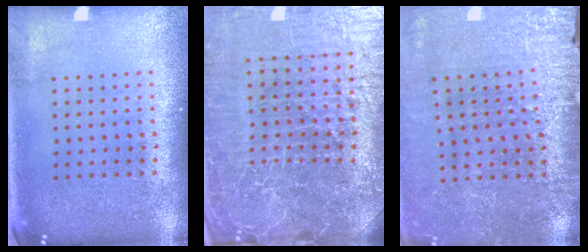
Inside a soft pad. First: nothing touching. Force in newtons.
{"total": 7.1, "press": 6.3, "slide": 3.5}
{"total": 3.0, "press": 3.0, "slide": 0.1}